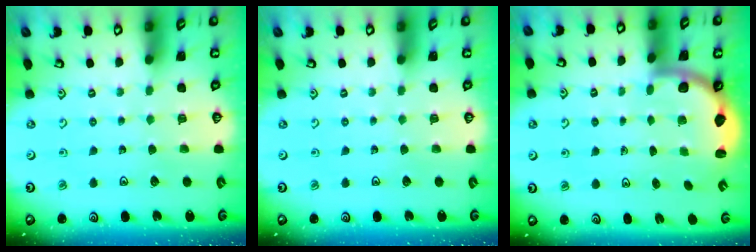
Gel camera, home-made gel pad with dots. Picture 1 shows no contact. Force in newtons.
{"total": 0.0}
{"total": 2.5, "press": 2.4, "slide": 0.7}